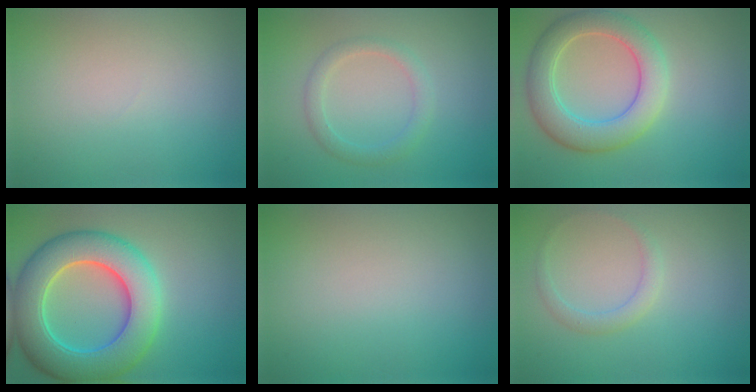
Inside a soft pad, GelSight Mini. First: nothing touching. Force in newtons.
{"total": 1.9, "press": 1.9, "slide": 0.1}
{"total": 5.9, "press": 5.9, "slide": 0.3}
{"total": 9.8, "press": 9.8, "slide": 0.3}
{"total": 0.0}
{"total": 1.5, "press": 1.5, "slide": 0.0}